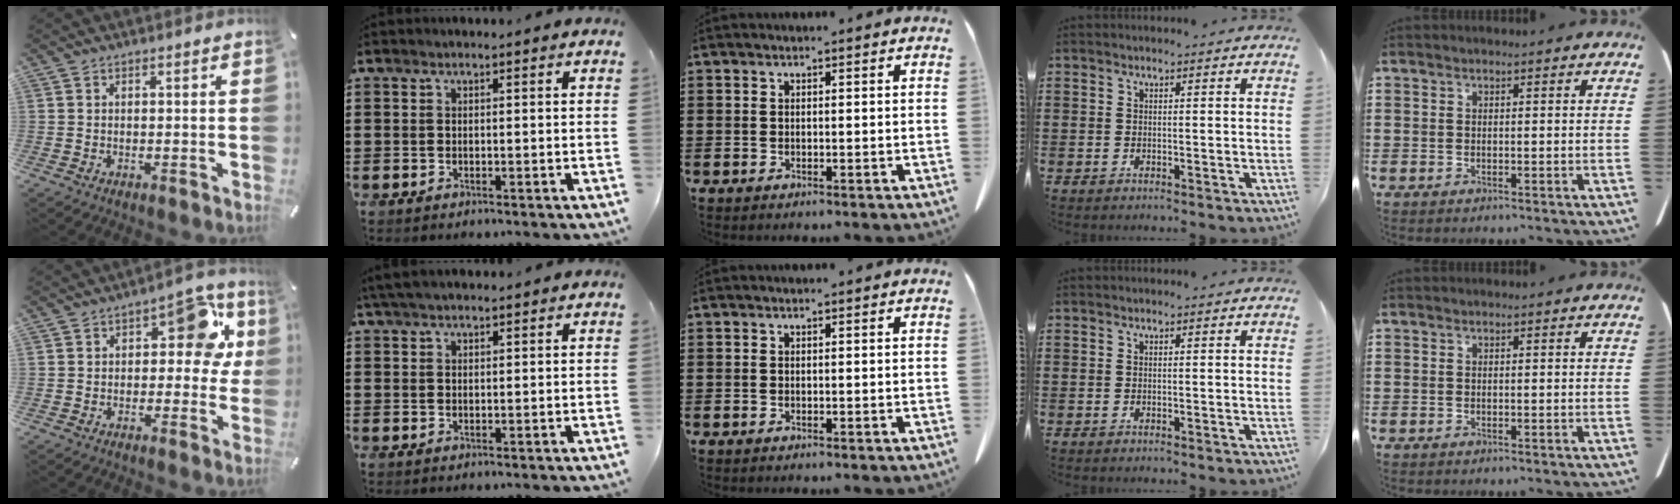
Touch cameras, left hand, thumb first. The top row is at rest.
{"thumb": {"total": 13.4, "force": [3.7, 7.4, 10.5], "torque": [-0.119, -0.013, 0.058]}, "index": {"total": 2.3, "force": [1.8, 0.6, 1.3], "torque": [-0.028, 0.004, 0.034]}}